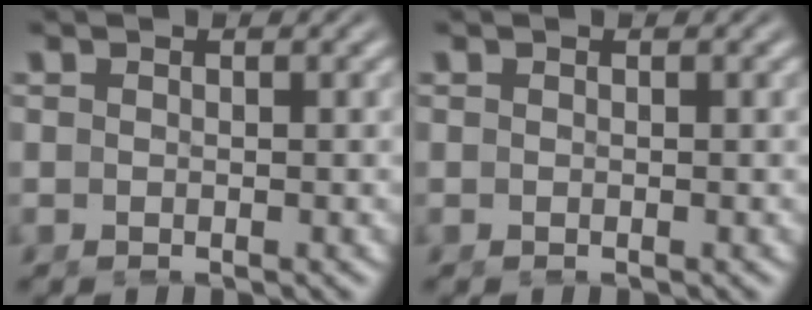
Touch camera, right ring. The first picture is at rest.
{"total": 0.0}